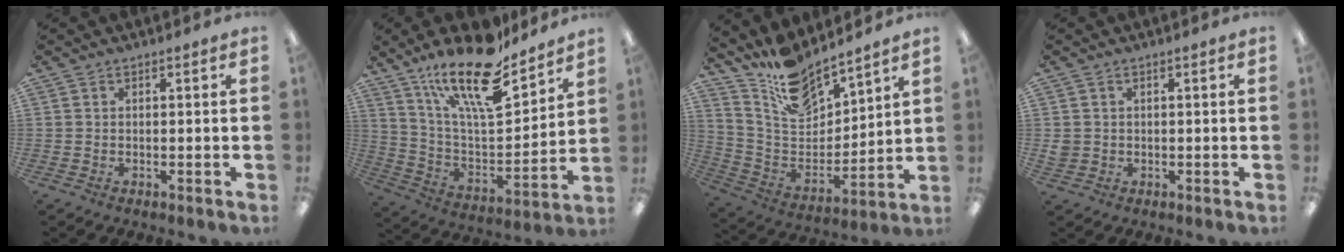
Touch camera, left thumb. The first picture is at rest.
{"total": 21.9, "force": [16.0, 7.0, 13.3], "torque": [-0.231, -0.101, 0.272]}
{"total": 14.2, "force": [12.8, 4.4, 4.3], "torque": [-0.108, -0.096, 0.234]}
{"total": 2.0, "force": [0.3, 1.9, 0.5], "torque": [-0.012, 0.004, 0.004]}